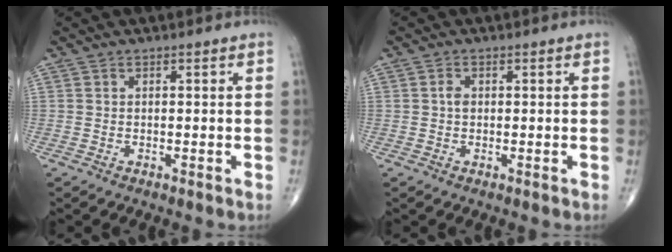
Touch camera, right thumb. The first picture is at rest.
{"total": 1.4, "force": [0.1, 1.0, 1.0], "torque": [-0.014, 0.003, 0.000]}